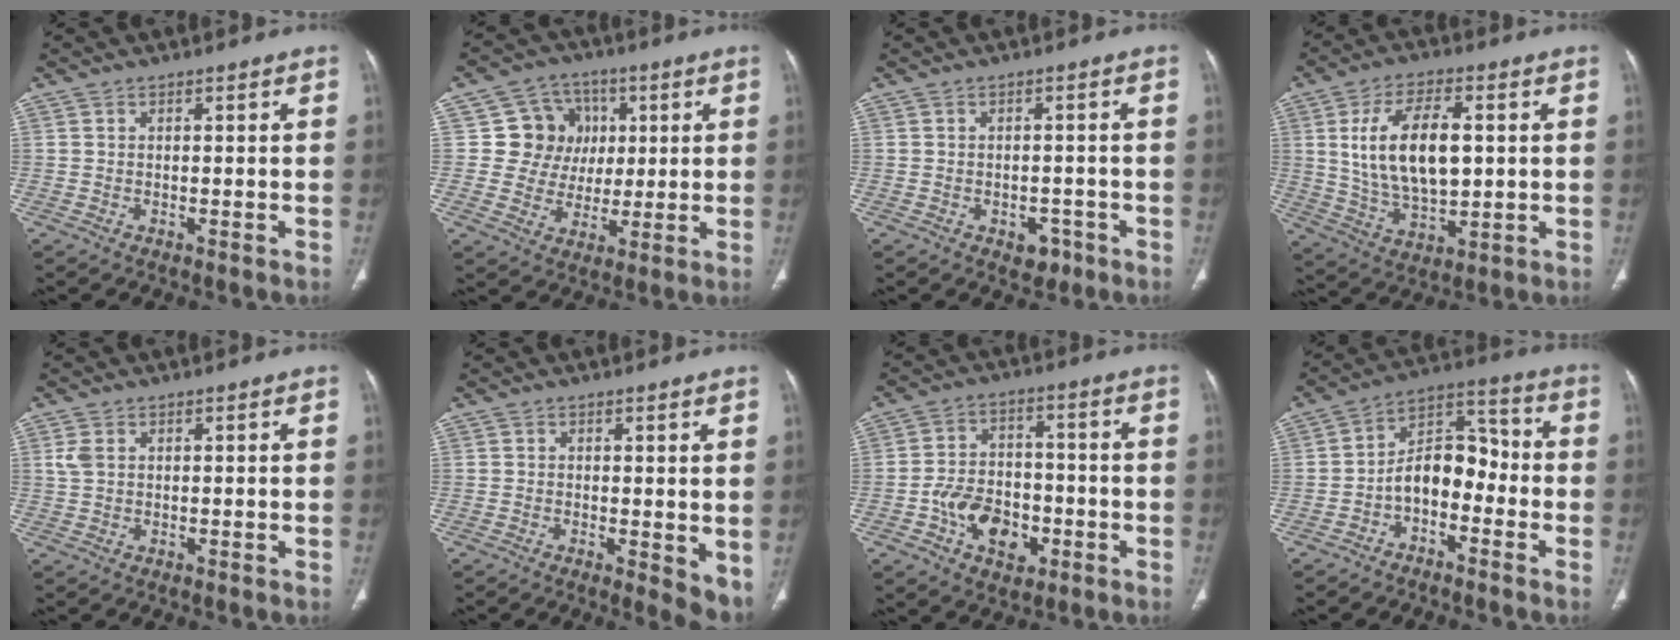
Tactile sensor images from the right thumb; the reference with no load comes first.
{"total": 10.3, "force": [2.2, 9.8, 2.6], "torque": [0.008, 0.005, 0.038]}
{"total": 3.4, "force": [-1.8, 2.4, 1.6], "torque": [-0.004, 0.009, -0.017]}
{"total": 15.7, "force": [2.4, 8.2, 13.2], "torque": [-0.224, -0.005, 0.052]}
{"total": 2.3, "force": [0.8, 1.5, 1.6], "torque": [-0.042, 0.006, 0.020]}
{"total": 5.6, "force": [-0.2, 2.3, 5.1], "torque": [-0.058, -0.015, -0.002]}
{"total": 11.2, "force": [-3.9, 7.7, 7.1], "torque": [-0.091, 0.027, -0.064]}
{"total": 8.8, "force": [-3.0, 5.5, 6.2], "torque": [-0.079, 0.050, -0.062]}